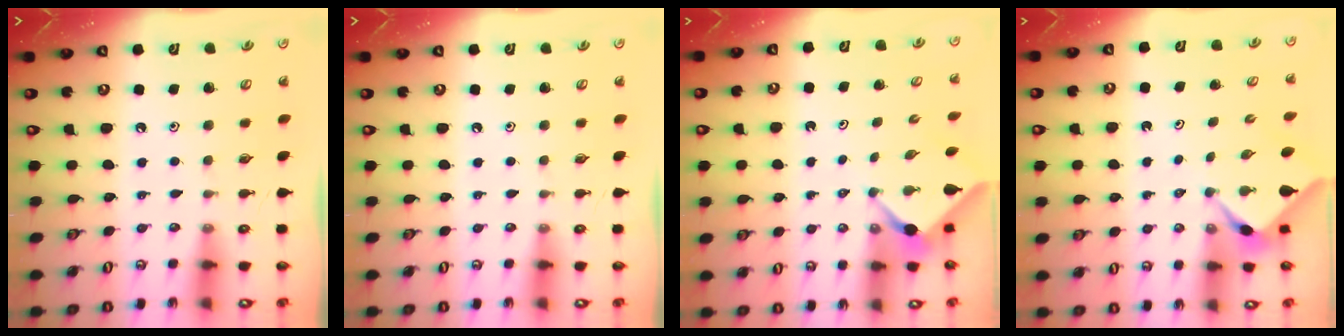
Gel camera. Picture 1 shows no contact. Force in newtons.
{"total": 0.0}
{"total": 2.4, "press": 2.4, "slide": 0.3}
{"total": 2.4, "press": 2.3, "slide": 0.3}